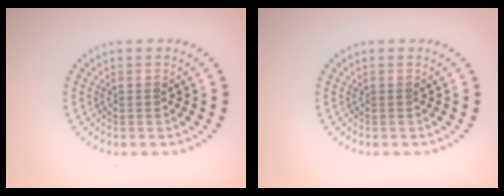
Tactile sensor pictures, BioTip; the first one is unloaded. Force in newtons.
{"total": 0.0}